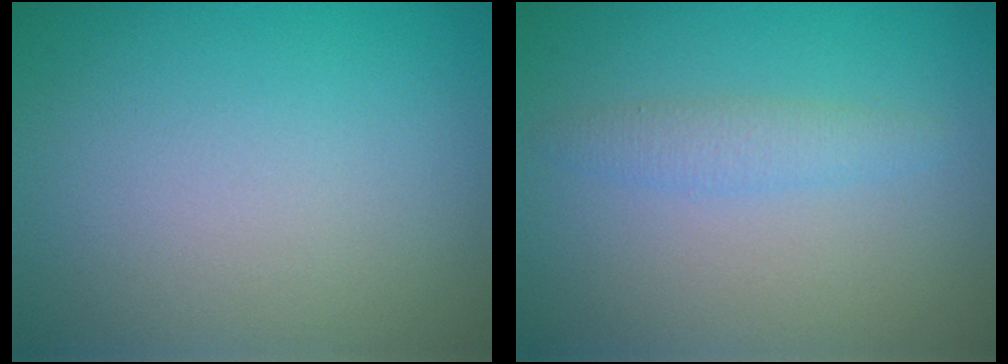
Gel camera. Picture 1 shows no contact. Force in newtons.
{"total": 1.6, "press": 1.6, "slide": 0.1}